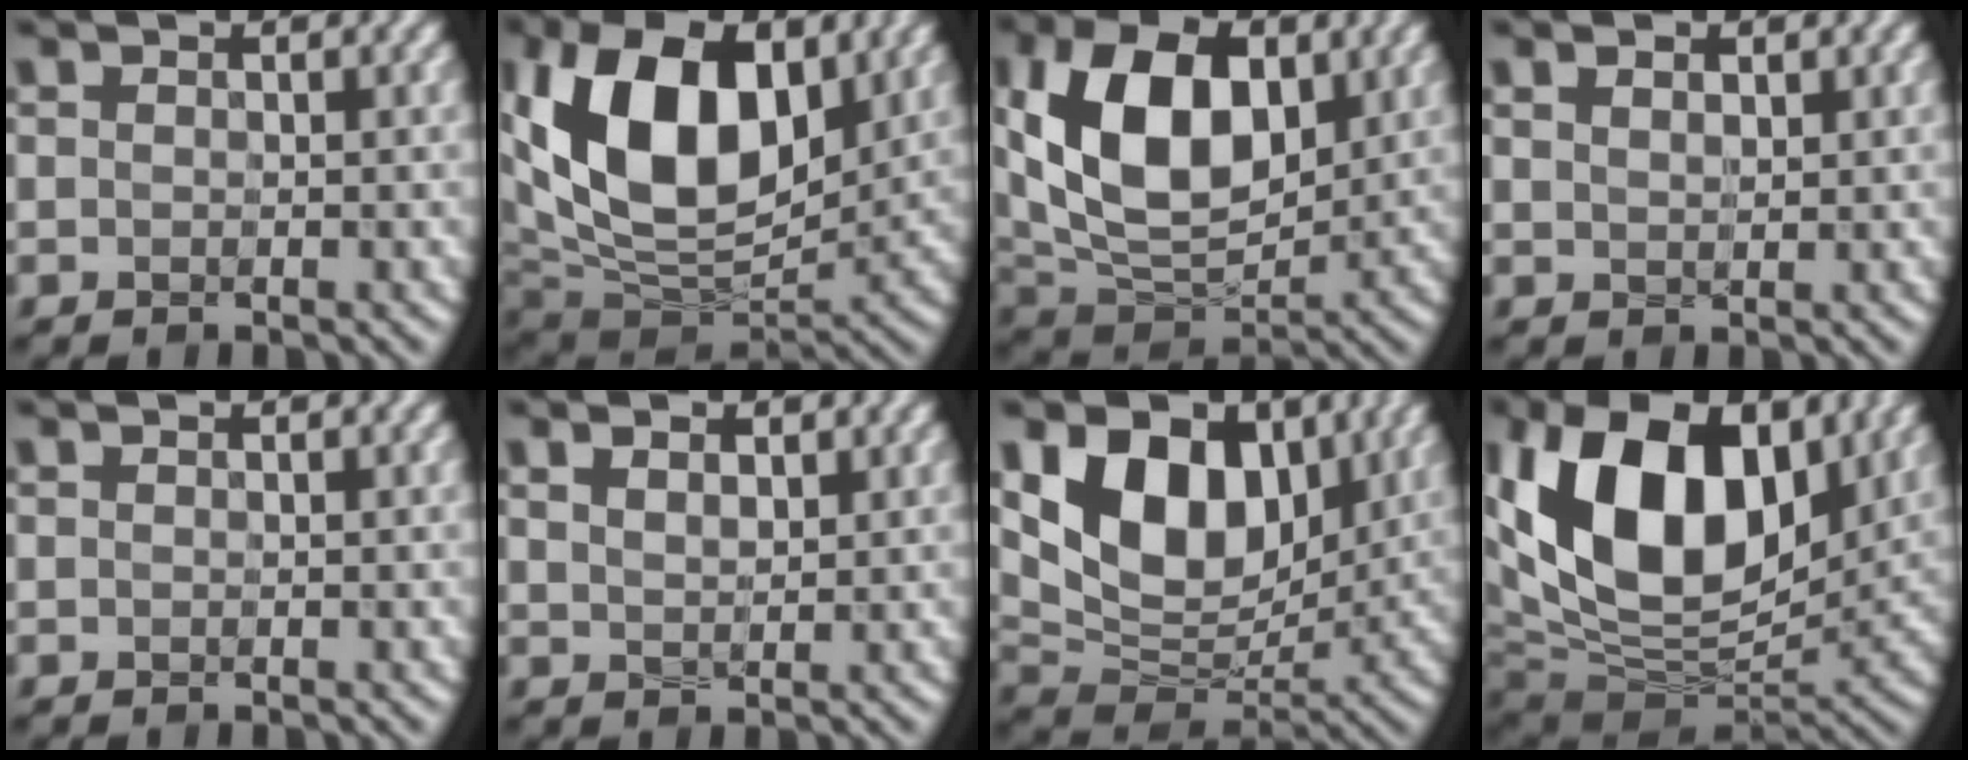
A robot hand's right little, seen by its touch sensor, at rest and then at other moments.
{"total": 14.2, "force": [3.1, 8.8, 10.7], "torque": [-0.196, 0.004, 0.051]}
{"total": 12.3, "force": [2.5, 7.7, 9.3], "torque": [-0.186, 0.005, 0.044]}
{"total": 1.4, "force": [0.7, 0.8, 0.9], "torque": [-0.014, 0.003, 0.014]}
{"total": 0.0}
{"total": 2.1, "force": [1.0, 1.2, 1.5], "torque": [-0.028, 0.003, 0.021]}
{"total": 11.2, "force": [3.8, 7.4, 7.5], "torque": [-0.138, 0.003, 0.060]}
{"total": 15.6, "force": [4.2, 9.5, 11.6], "torque": [-0.213, 0.010, 0.073]}